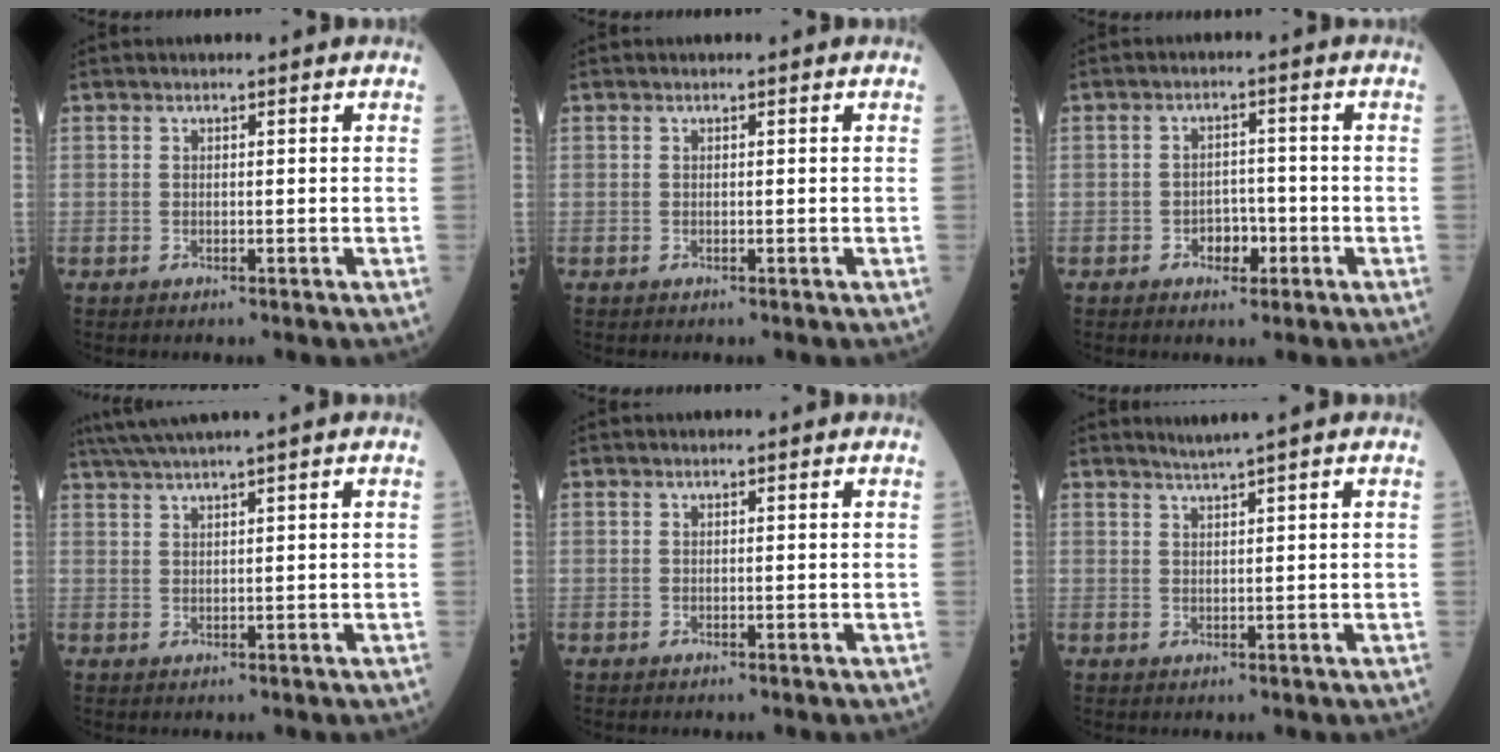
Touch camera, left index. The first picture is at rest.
{"total": 0.0}
{"total": 3.2, "force": [-1.5, 2.0, 2.0], "torque": [-0.022, 0.007, -0.023]}
{"total": 4.9, "force": [3.8, -1.4, 2.6], "torque": [-0.055, 0.015, 0.078]}
{"total": 0.0}
{"total": 2.1, "force": [1.7, -1.0, 0.6], "torque": [-0.007, -0.003, 0.037]}